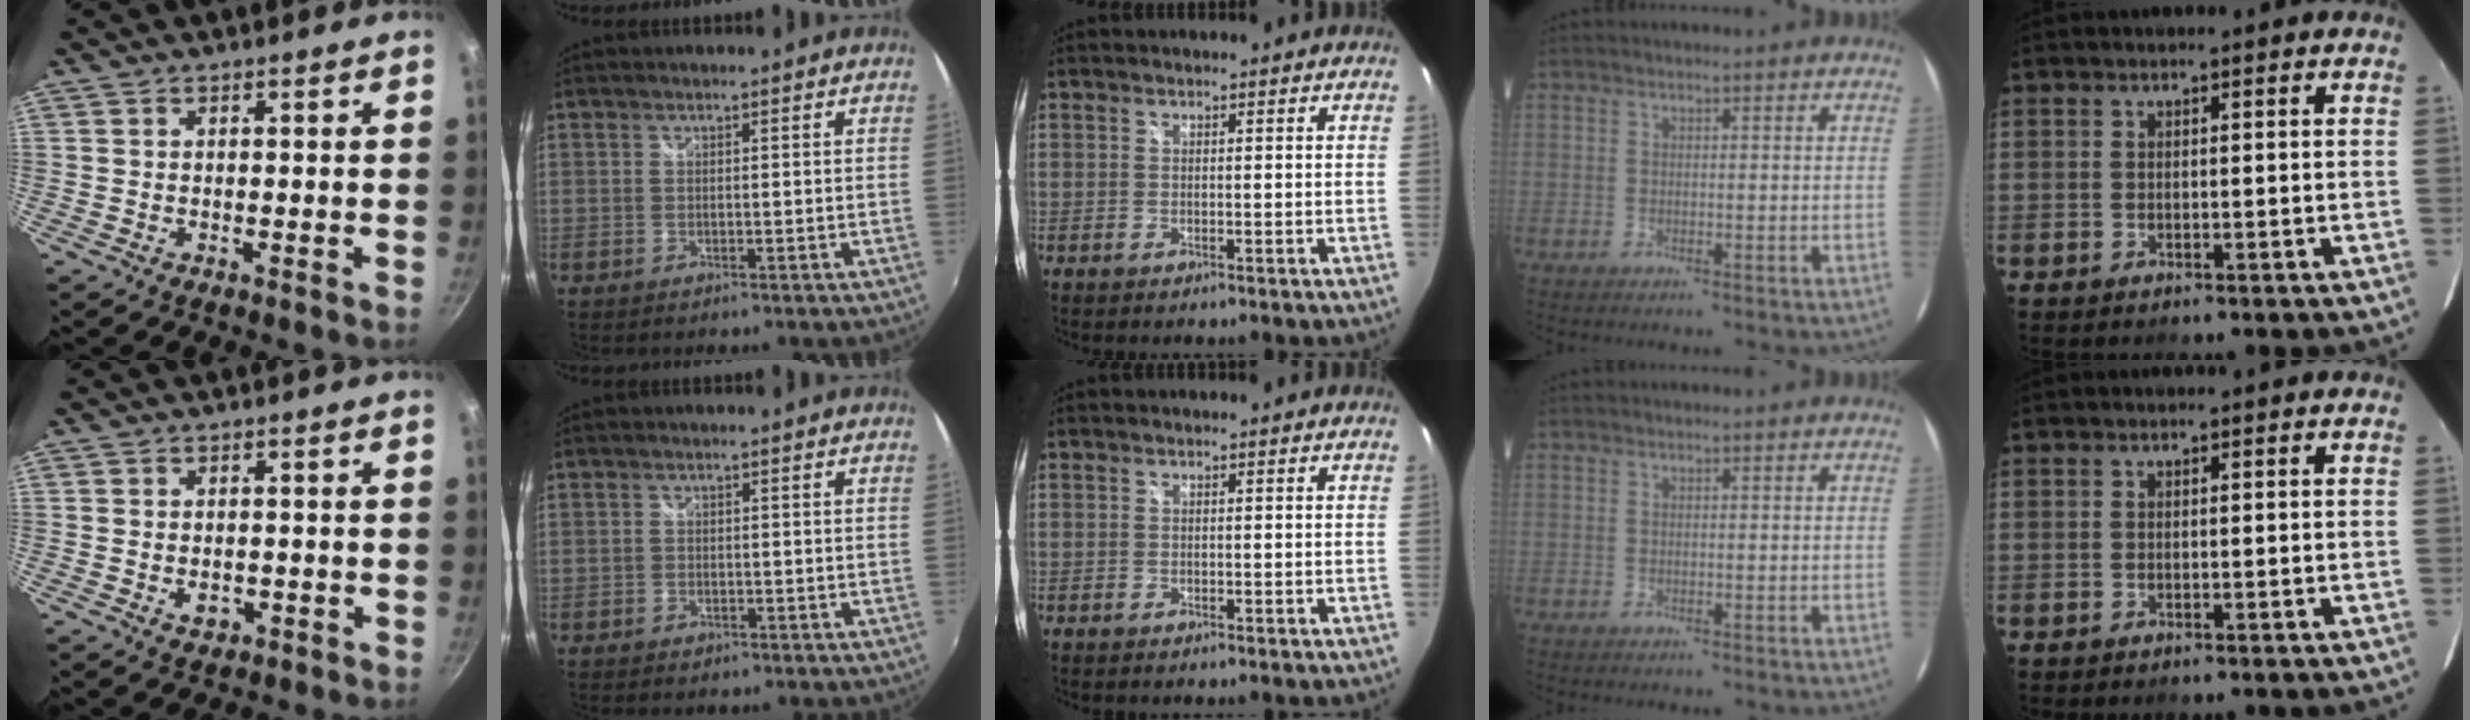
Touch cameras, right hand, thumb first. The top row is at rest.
{"thumb": {"total": 2.8, "force": [-0.8, 2.0, 1.7], "torque": [-0.022, 0.004, -0.008]}, "index": {"total": 1.7, "force": [-1.0, 1.3, 0.4], "torque": [-0.011, -0.002, -0.014]}}